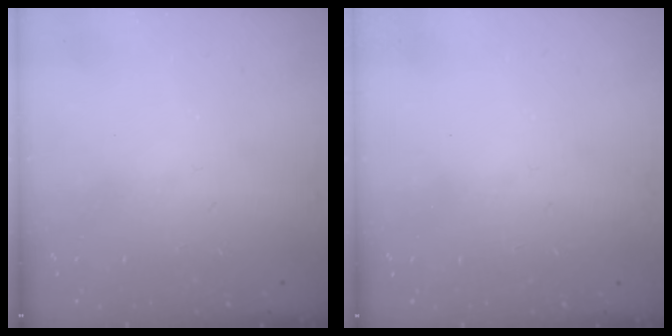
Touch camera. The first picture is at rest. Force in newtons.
{"total": 2.2, "press": 2.2, "slide": 0.2}